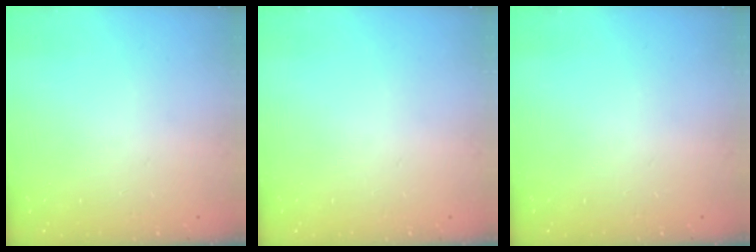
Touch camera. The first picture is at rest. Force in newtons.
{"total": 0.0}
{"total": 0.0}